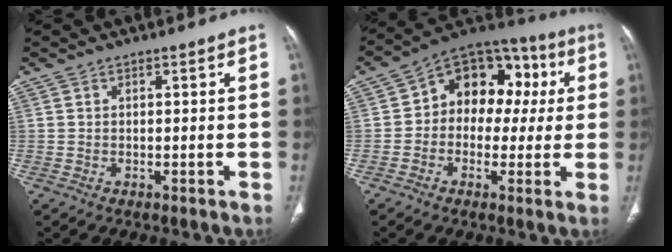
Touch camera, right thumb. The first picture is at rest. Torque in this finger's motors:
{"motor_torque": [-0.71, 0.65, 0.08, -0.21, 0.03]}